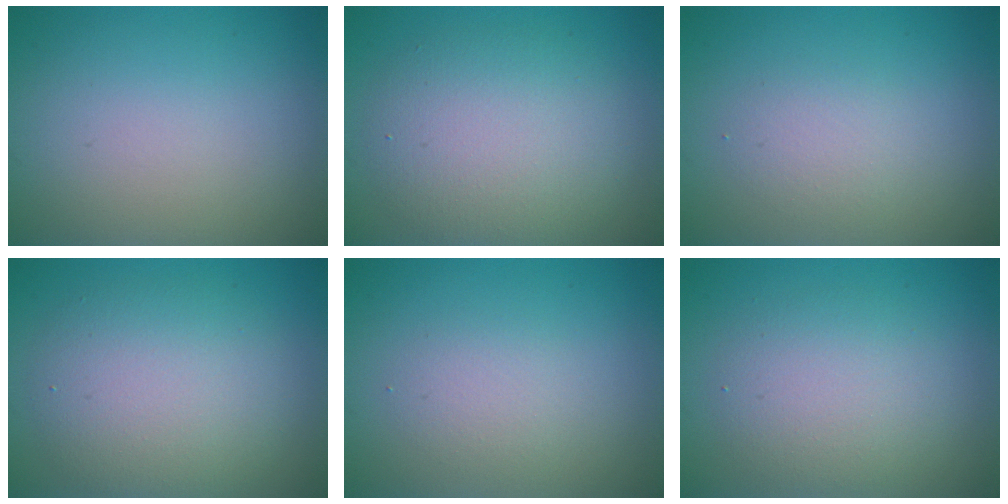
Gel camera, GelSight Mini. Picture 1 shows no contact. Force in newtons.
{"total": 6.1, "press": 6.1, "slide": 0.2}
{"total": 1.9, "press": 1.8, "slide": 0.2}
{"total": 5.9, "press": 5.8, "slide": 0.5}
{"total": 1.9, "press": 1.8, "slide": 0.2}
{"total": 3.7, "press": 3.7, "slide": 0.2}